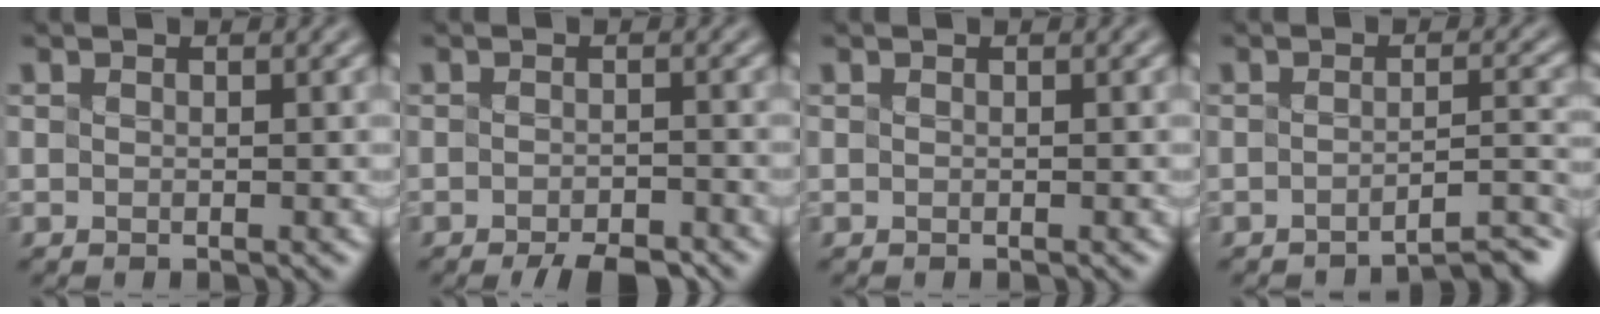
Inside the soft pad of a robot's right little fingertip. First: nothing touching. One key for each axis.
{"total": 3.4, "fx": -2.7, "fy": 0.9, "fz": 1.9, "tx": -0.025, "ty": -0.002, "tz": -0.042}
{"total": 0.0}
{"total": 3.7, "fx": -3.2, "fy": 0.5, "fz": 1.9, "tx": -0.017, "ty": 0.014, "tz": -0.053}